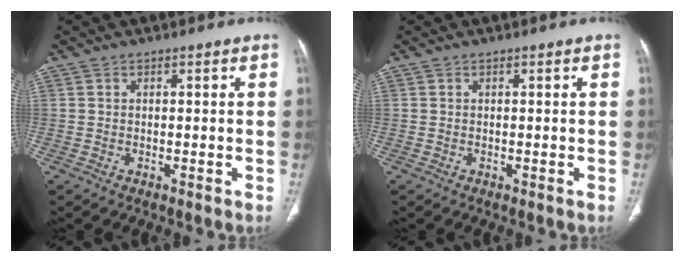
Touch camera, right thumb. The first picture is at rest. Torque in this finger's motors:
{"motor_torque": [0.07, 0.10, 0.20, 0.02, 0.06]}